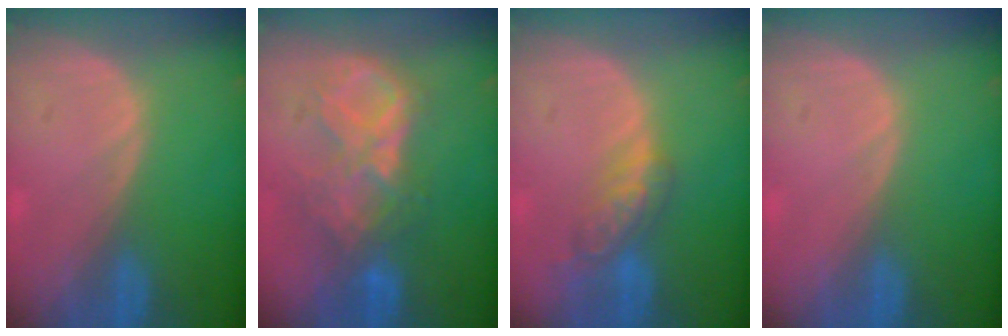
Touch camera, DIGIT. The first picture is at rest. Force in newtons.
{"total": 8.6, "press": 7.7, "slide": 3.8}
{"total": 5.7, "press": 5.0, "slide": 2.6}
{"total": 0.0}